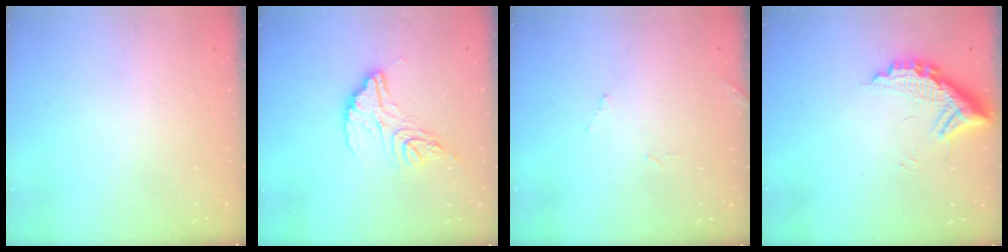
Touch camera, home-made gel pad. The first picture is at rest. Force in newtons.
{"total": 14.0, "press": 14.0, "slide": 1.1}
{"total": 7.9, "press": 7.9, "slide": 0.4}
{"total": 11.1, "press": 11.1, "slide": 0.6}